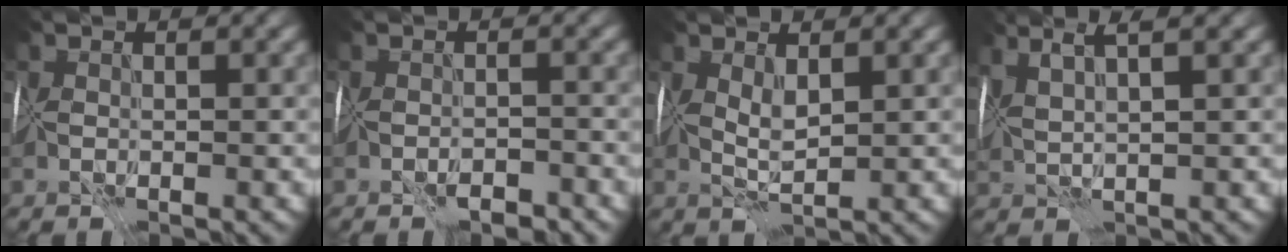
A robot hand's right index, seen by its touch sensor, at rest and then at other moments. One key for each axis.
{"total": 1.8, "fx": -1.6, "fy": 0.2, "fz": 0.7, "tx": 0.000, "ty": 0.005, "tz": -0.023}
{"total": 1.9, "fx": 1.7, "fy": -0.3, "fz": 0.9, "tx": -0.020, "ty": 0.006, "tz": 0.038}
{"total": 4.6, "fx": 3.7, "fy": -0.1, "fz": 2.8, "tx": -0.044, "ty": 0.026, "tz": 0.065}